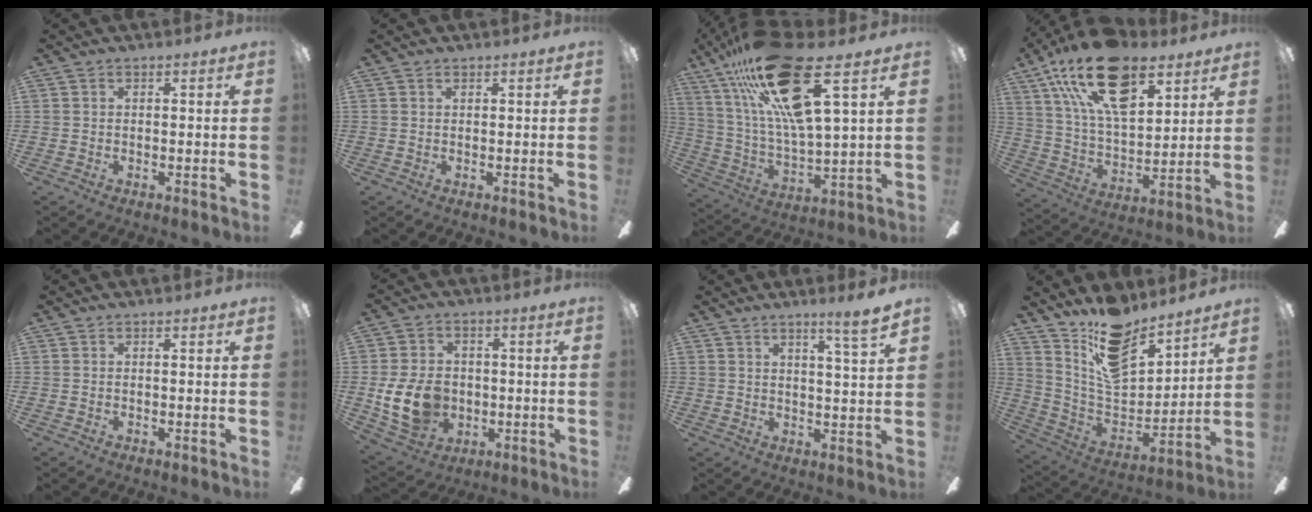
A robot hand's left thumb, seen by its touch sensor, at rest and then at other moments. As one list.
[{"total": 0.6, "force": [0.4, 0.3, 0.4], "torque": [-0.008, 0.002, 0.007]}, {"total": 26.5, "force": [15.0, 7.7, 20.5], "torque": [-0.384, -0.065, 0.248]}, {"total": 23.7, "force": [13.4, 12.1, 15.5], "torque": [-0.280, -0.056, 0.234]}, {"total": 0.0}, {"total": 13.4, "force": [-1.9, 10.3, 8.4], "torque": [-0.189, 0.008, -0.033]}, {"total": 5.1, "force": [4.0, -0.4, 3.1], "torque": [-0.045, -0.028, 0.061]}, {"total": 16.7, "force": [13.1, 7.1, 7.5], "torque": [-0.137, -0.089, 0.238]}]